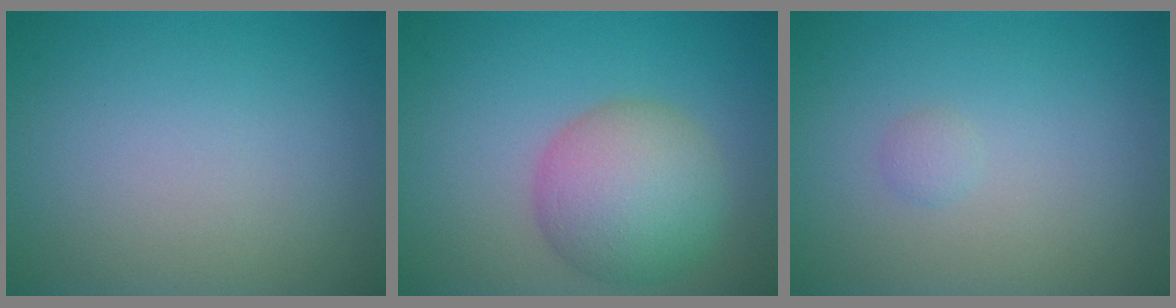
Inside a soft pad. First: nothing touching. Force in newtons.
{"total": 6.6, "press": 6.5, "slide": 0.3}
{"total": 0.6, "press": 0.6, "slide": 0.0}